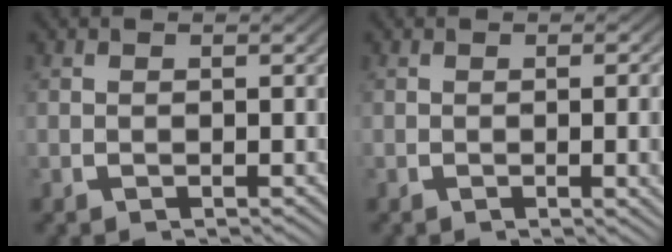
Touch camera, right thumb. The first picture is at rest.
{"total": 2.6, "force": [-0.2, 0.5, 2.5], "torque": [-0.023, 0.003, -0.005]}